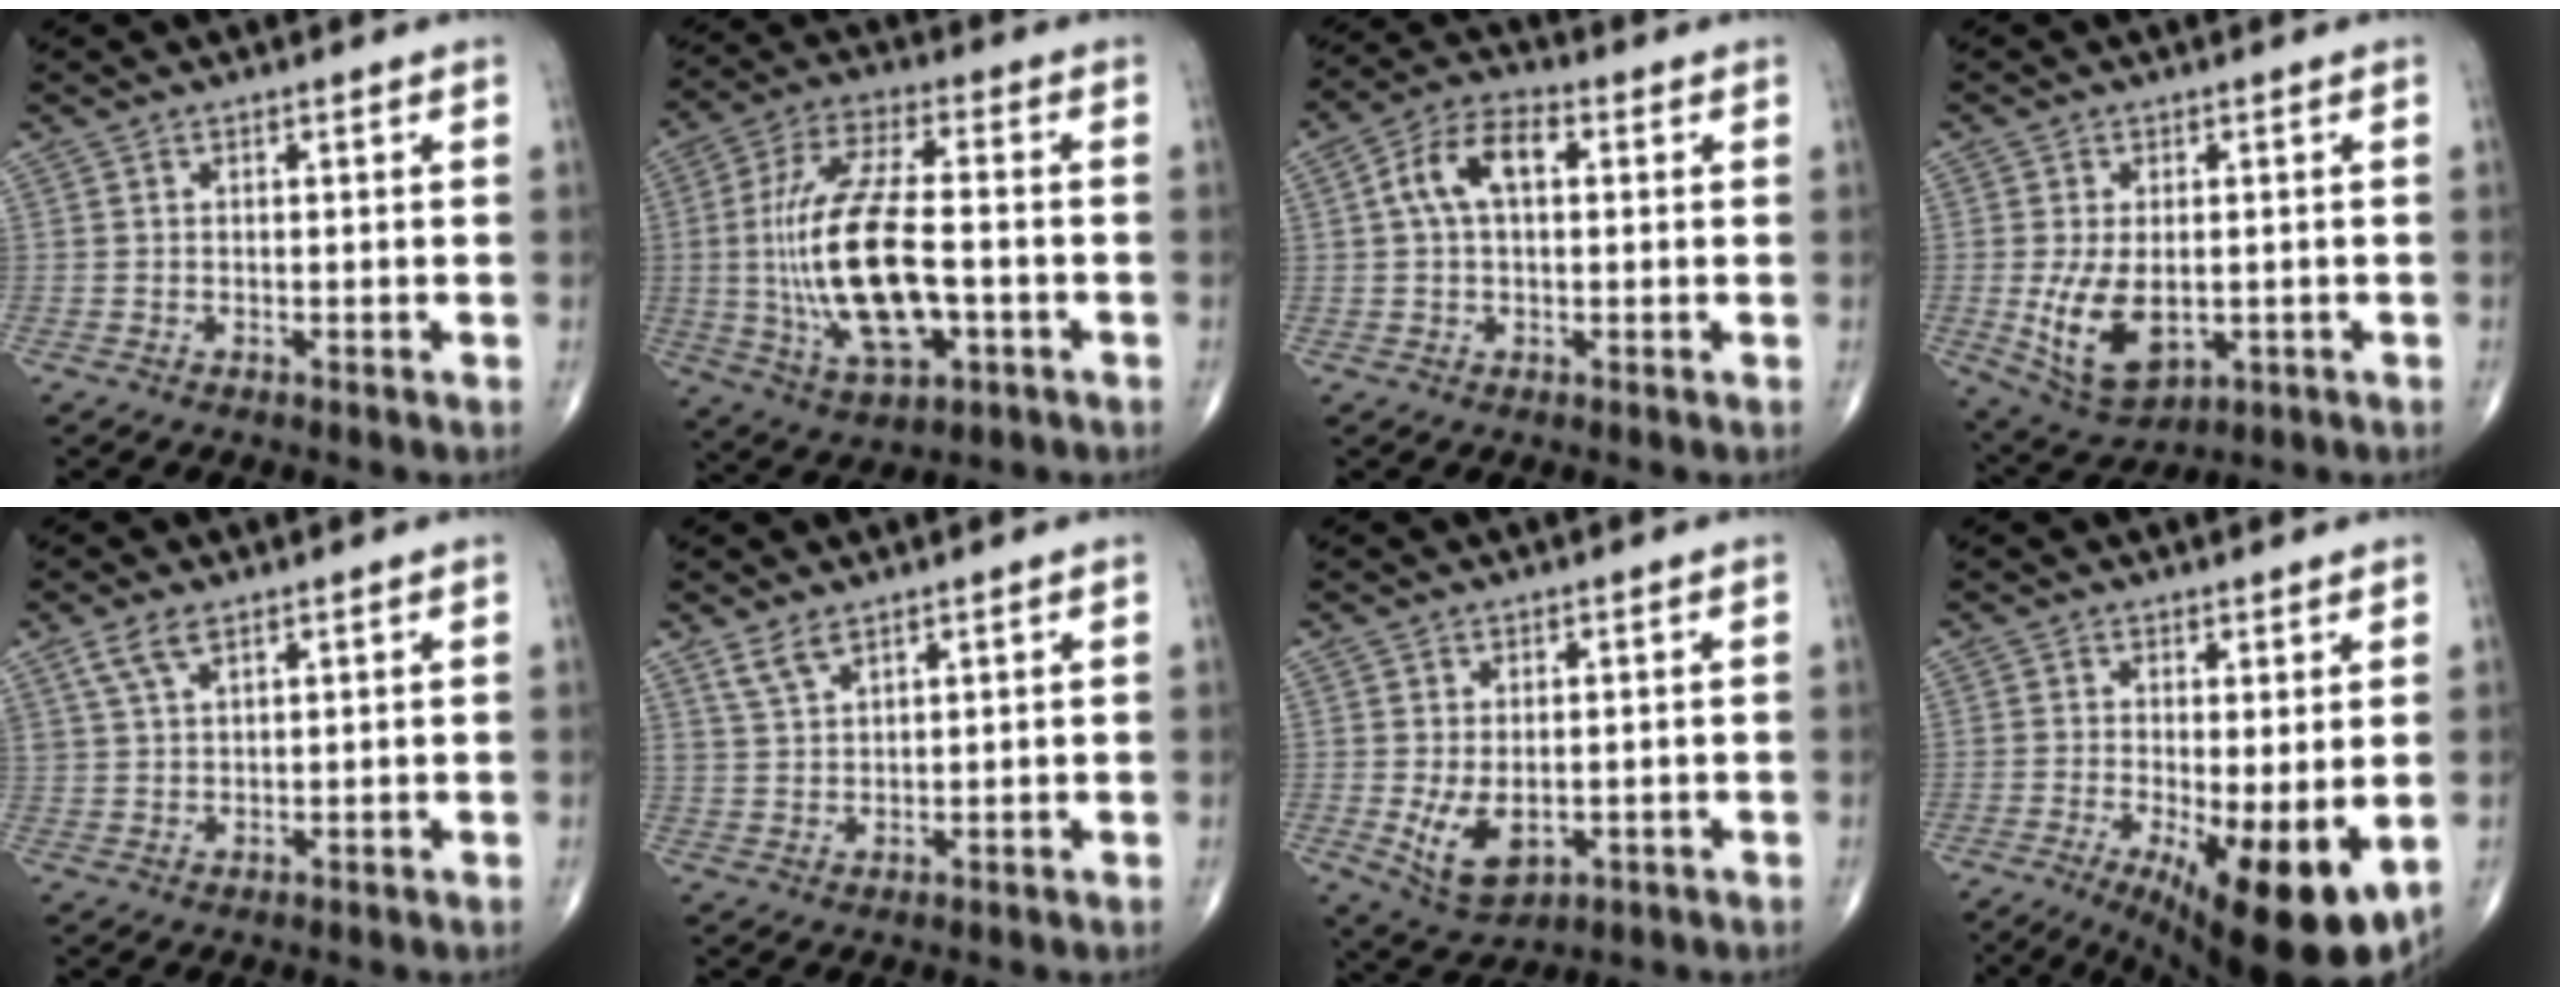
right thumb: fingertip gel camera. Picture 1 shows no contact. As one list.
[{"total": 19.3, "force": [-2.4, 8.2, 17.4], "torque": [-0.347, 0.015, -0.034]}, {"total": 8.7, "force": [1.6, 4.8, 7.1], "torque": [-0.134, 0.027, 0.022]}, {"total": 10.7, "force": [-1.5, 6.2, 8.6], "torque": [-0.150, -0.014, -0.010]}, {"total": 4.5, "force": [2.8, 1.9, 2.9], "torque": [-0.061, -0.003, 0.062]}, {"total": 3.7, "force": [2.8, 1.4, 2.0], "torque": [-0.041, -0.012, 0.063]}, {"total": 7.4, "force": [-1.0, 4.4, 5.9], "torque": [-0.098, -0.016, -0.004]}, {"total": 14.0, "force": [-3.6, 4.3, 12.8], "torque": [-0.171, -0.024, -0.039]}]